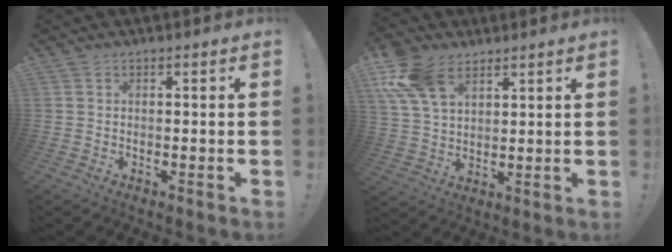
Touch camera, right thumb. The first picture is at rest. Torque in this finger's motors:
{"motor_torque": [0.98, 1.09, 0.58, 0.24, 0.07]}